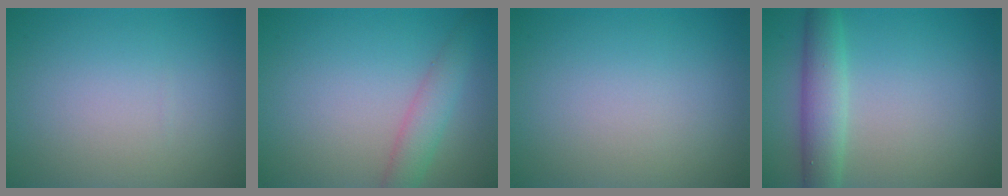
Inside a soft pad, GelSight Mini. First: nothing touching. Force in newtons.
{"total": 2.2, "press": 2.2, "slide": 0.1}
{"total": 0.0}
{"total": 3.8, "press": 3.8, "slide": 0.1}